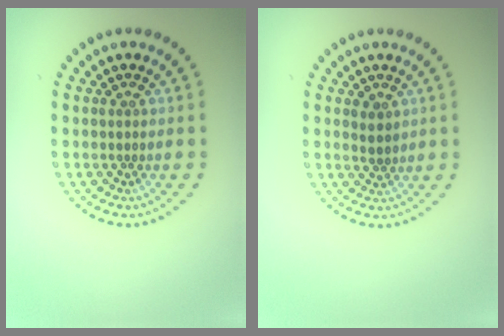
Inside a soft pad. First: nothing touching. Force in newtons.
{"total": 1.0, "press": 0.8, "slide": 0.7}